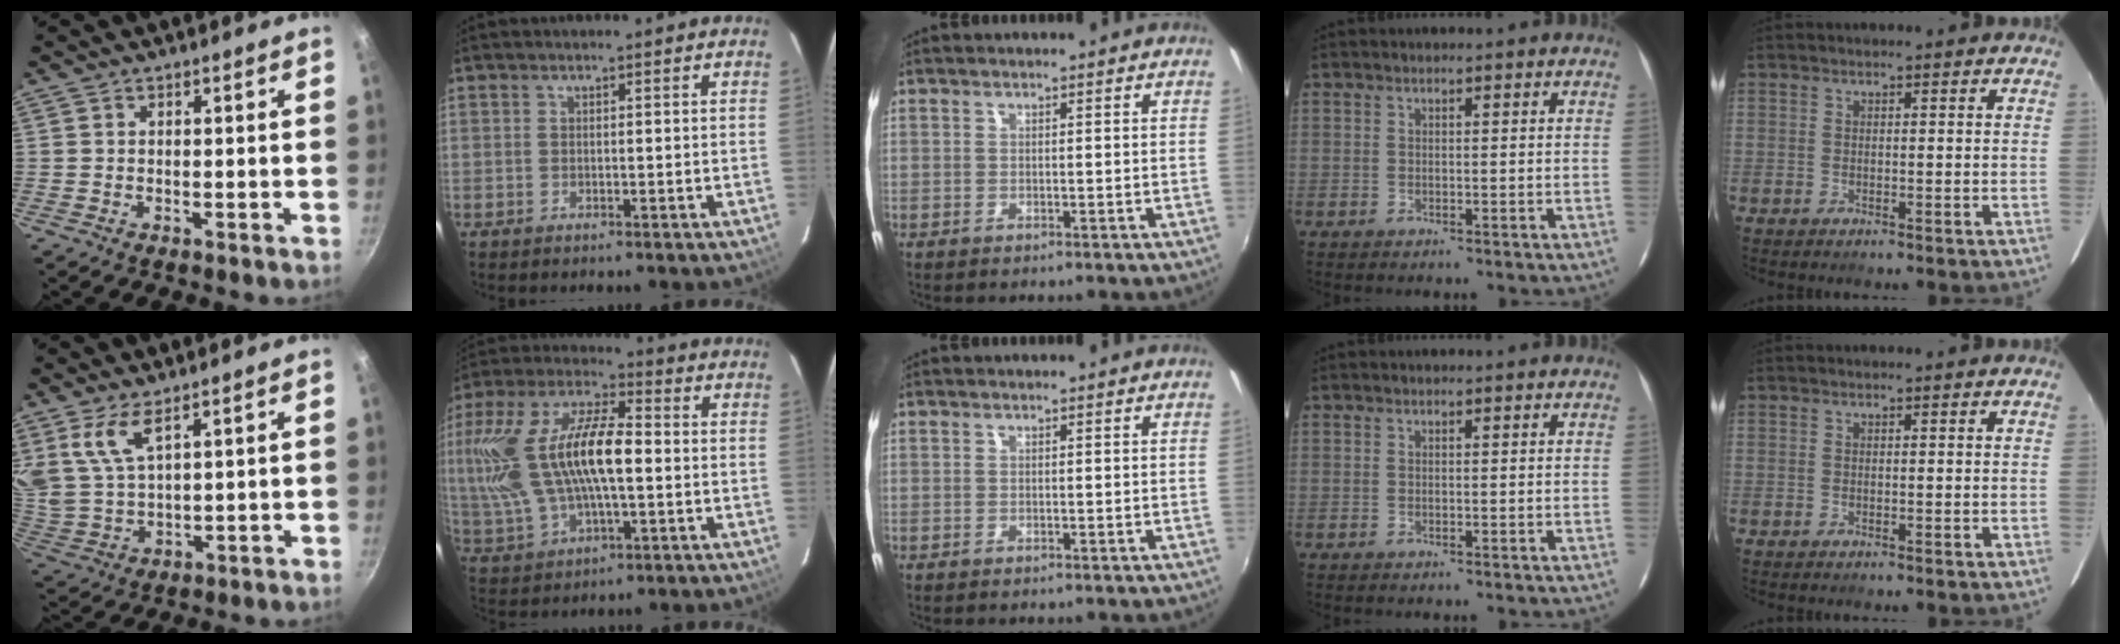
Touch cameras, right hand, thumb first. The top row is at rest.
{"thumb": {"total": 8.4, "force": [5.0, 3.6, 5.8], "torque": [-0.112, -0.034, 0.115]}, "index": {"total": 23.6, "force": [0.9, 11.0, 20.8], "torque": [-0.435, 0.012, 0.025]}}